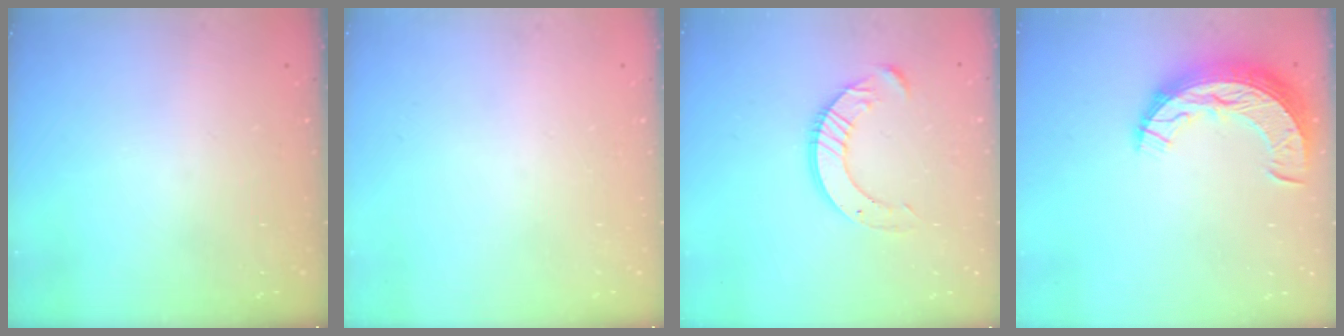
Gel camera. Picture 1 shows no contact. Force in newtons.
{"total": 0.0}
{"total": 11.7, "press": 11.6, "slide": 1.1}
{"total": 11.3, "press": 11.2, "slide": 0.9}